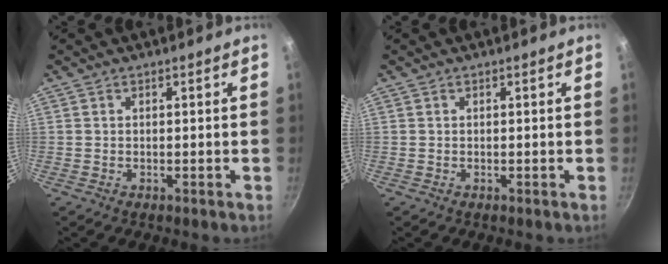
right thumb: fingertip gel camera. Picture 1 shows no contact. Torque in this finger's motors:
{"motor_torque": [-0.80, -0.27, -0.28, 0.28, -0.02]}